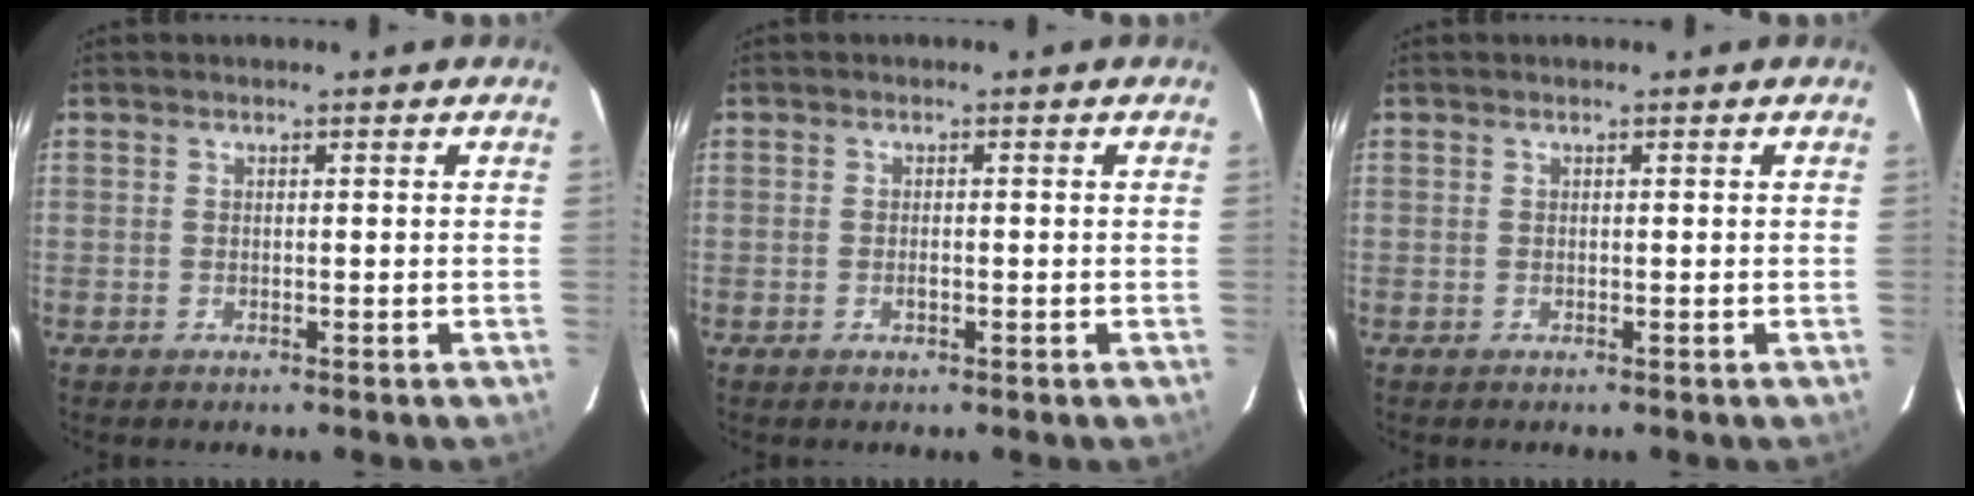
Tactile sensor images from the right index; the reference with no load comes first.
{"total": 1.3, "force": [-0.5, 0.6, 1.1], "torque": [-0.020, 0.001, -0.008]}
{"total": 0.0}